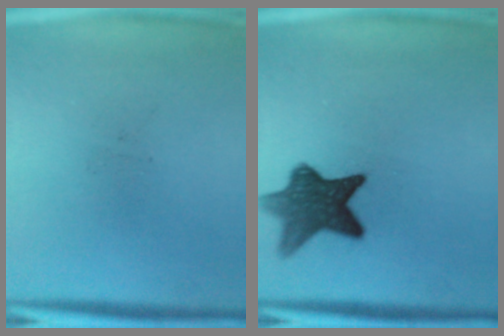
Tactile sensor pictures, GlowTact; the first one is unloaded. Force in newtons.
{"total": 9.6}